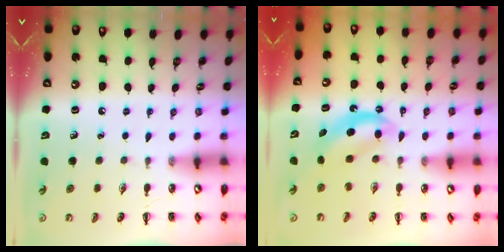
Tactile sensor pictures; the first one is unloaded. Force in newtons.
{"total": 6.3, "press": 6.2, "slide": 1.0}